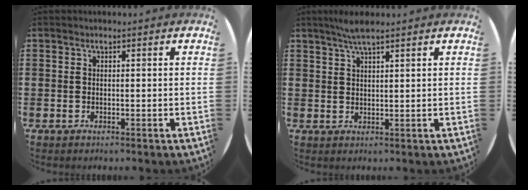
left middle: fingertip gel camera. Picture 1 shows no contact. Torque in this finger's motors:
{"motor_torque": [0.69, -0.69, 0.09, 0.08]}